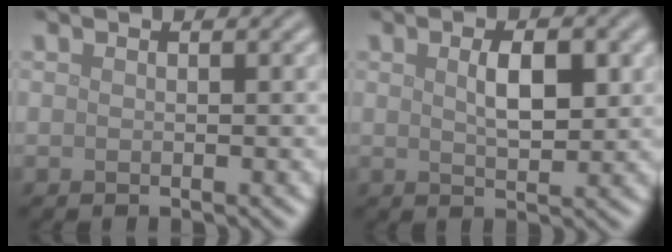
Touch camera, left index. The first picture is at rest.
{"total": 3.4, "force": [0.9, 1.4, 2.9], "torque": [-0.054, 0.001, 0.019]}